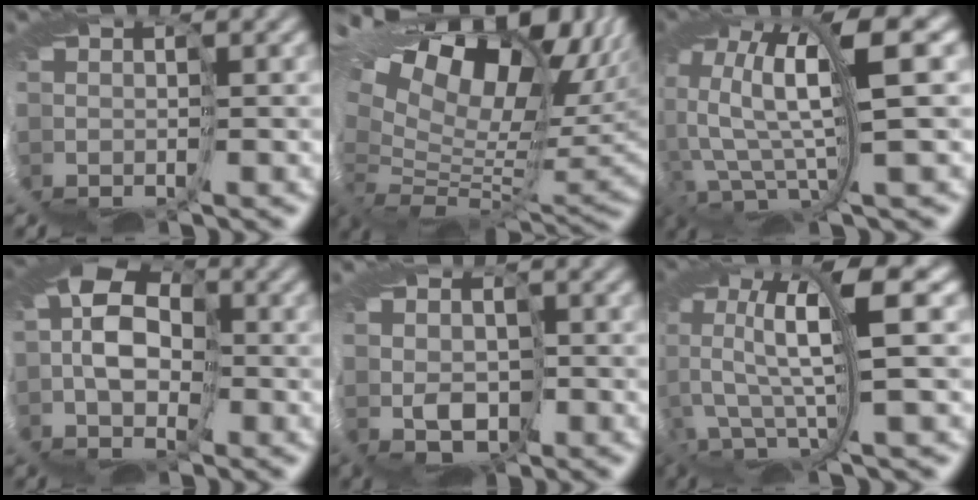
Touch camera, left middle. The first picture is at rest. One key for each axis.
{"total": 17.1, "fx": 12.2, "fy": 6.9, "fz": 9.8, "tx": -0.188, "ty": 0.053, "tz": 0.211}
{"total": 8.9, "fx": 4.3, "fy": 1.4, "fz": 7.7, "tx": -0.186, "ty": 0.000, "tz": 0.085}
{"total": 5.2, "fx": 0.9, "fy": 3.3, "fz": 4.0, "tx": -0.058, "ty": 0.015, "tz": 0.005}
{"total": 2.0, "fx": 1.6, "fy": 1.0, "fz": 0.4, "tx": -0.015, "ty": 0.002, "tz": 0.025}
{"total": 7.7, "fx": 4.5, "fy": 0.6, "fz": 6.2, "tx": -0.150, "ty": 0.014, "tz": 0.071}